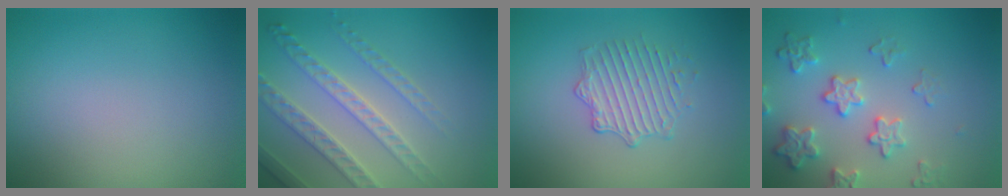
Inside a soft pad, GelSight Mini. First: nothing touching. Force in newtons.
{"total": 4.1, "press": 3.8, "slide": 1.5}
{"total": 2.3, "press": 1.6, "slide": 1.6}
{"total": 3.9, "press": 3.4, "slide": 2.0}